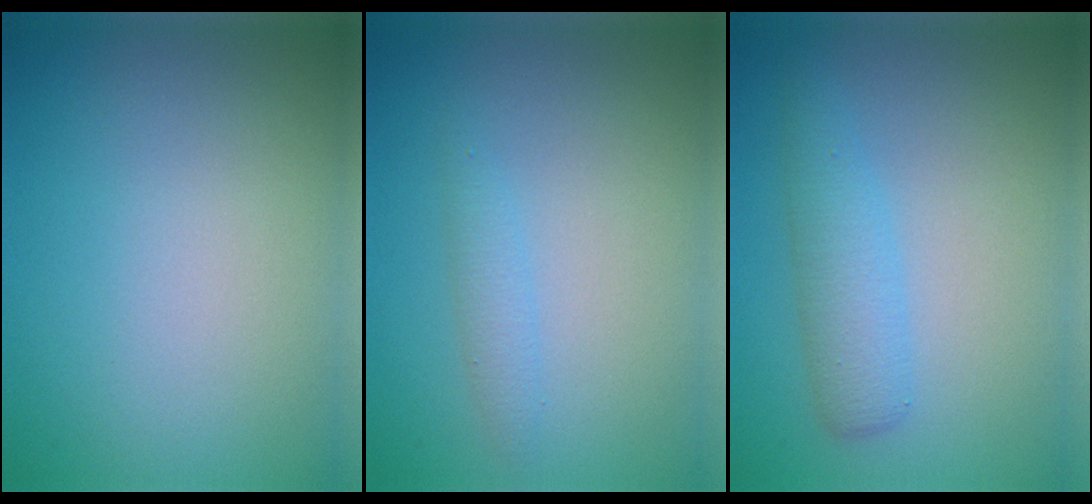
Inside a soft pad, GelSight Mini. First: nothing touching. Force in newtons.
{"total": 1.3, "press": 1.3, "slide": 0.1}
{"total": 2.9, "press": 2.9, "slide": 0.1}